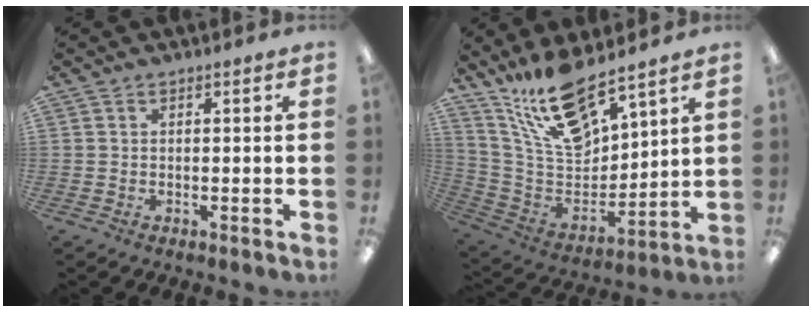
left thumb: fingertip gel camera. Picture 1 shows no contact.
{"total": 17.3, "force": [13.4, 5.8, 9.3], "torque": [-0.190, -0.073, 0.238]}